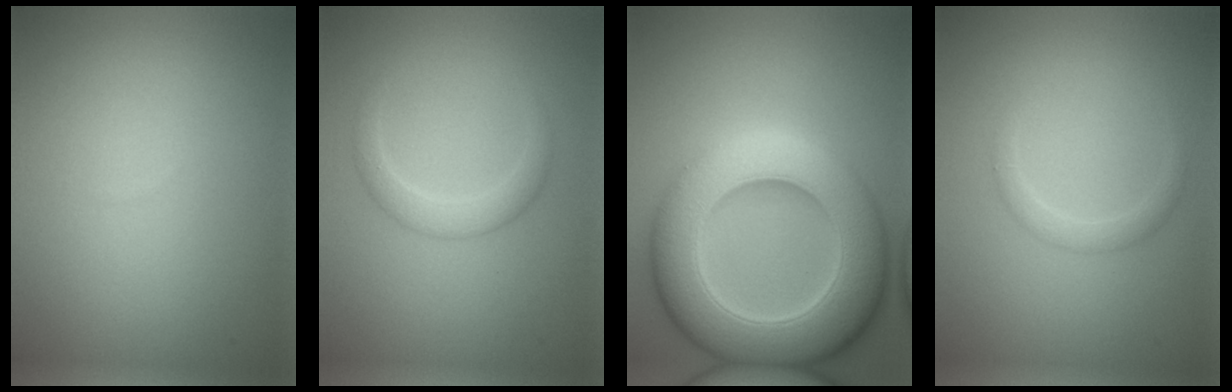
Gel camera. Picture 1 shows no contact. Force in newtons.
{"total": 2.0, "press": 2.0, "slide": 0.1}
{"total": 12.0, "press": 12.0, "slide": 0.4}
{"total": 1.3, "press": 1.3, "slide": 0.0}